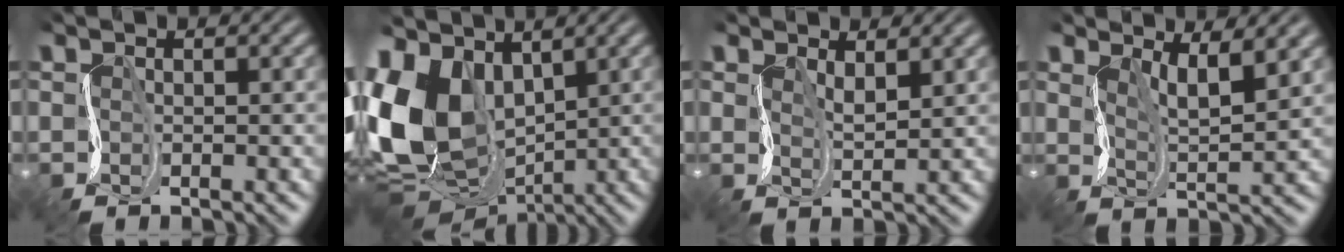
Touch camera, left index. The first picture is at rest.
{"total": 11.6, "force": [1.7, 8.3, 8.0], "torque": [-0.192, -0.005, 0.018]}
{"total": 1.5, "force": [0.8, 0.4, 1.1], "torque": [-0.029, -0.006, 0.014]}
{"total": 3.8, "force": [2.1, 0.9, 3.0], "torque": [-0.059, -0.010, 0.031]}